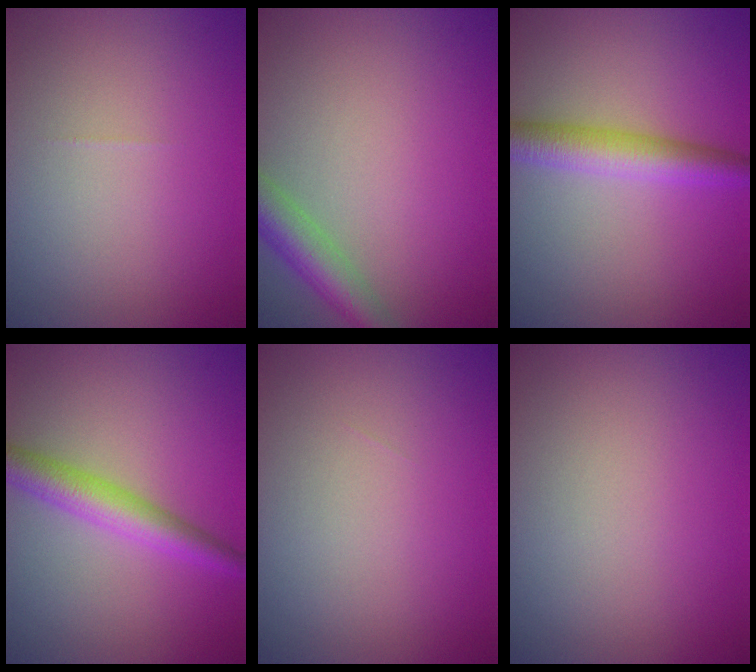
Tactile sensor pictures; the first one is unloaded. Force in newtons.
{"total": 3.9, "press": 3.9, "slide": 0.2}
{"total": 4.3, "press": 4.3, "slide": 0.1}
{"total": 4.0, "press": 4.0, "slide": 0.1}
{"total": 0.0}
{"total": 0.0}